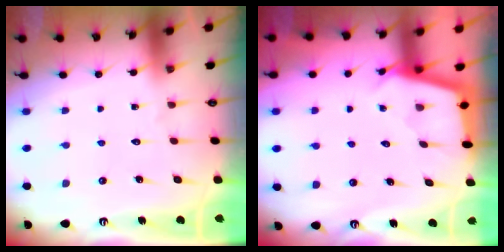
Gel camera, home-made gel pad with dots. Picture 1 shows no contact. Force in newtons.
{"total": 2.9, "press": 2.8, "slide": 0.4}